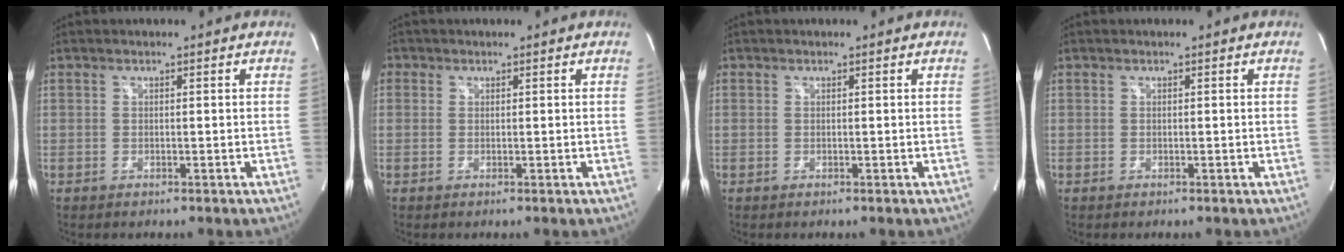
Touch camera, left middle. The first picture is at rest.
{"total": 1.4, "force": [0.5, 1.3, 0.3], "torque": [0.004, 0.005, 0.007]}
{"total": 0.0}
{"total": 0.0}